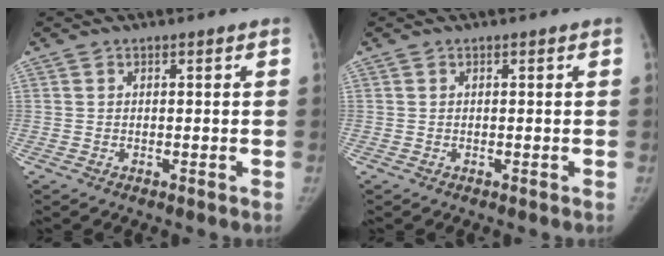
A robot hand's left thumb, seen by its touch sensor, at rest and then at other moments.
{"total": 0.0}